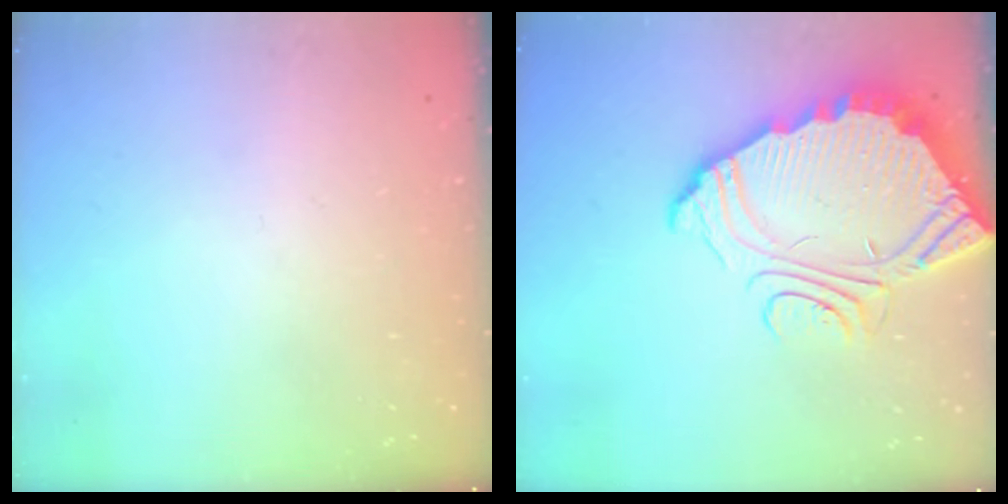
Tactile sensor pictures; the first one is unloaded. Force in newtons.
{"total": 10.5, "press": 10.5, "slide": 1.0}